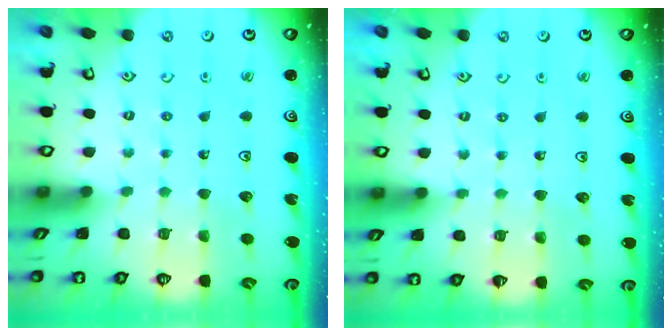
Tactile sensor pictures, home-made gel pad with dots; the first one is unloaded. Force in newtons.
{"total": 3.0, "press": 2.9, "slide": 0.6}